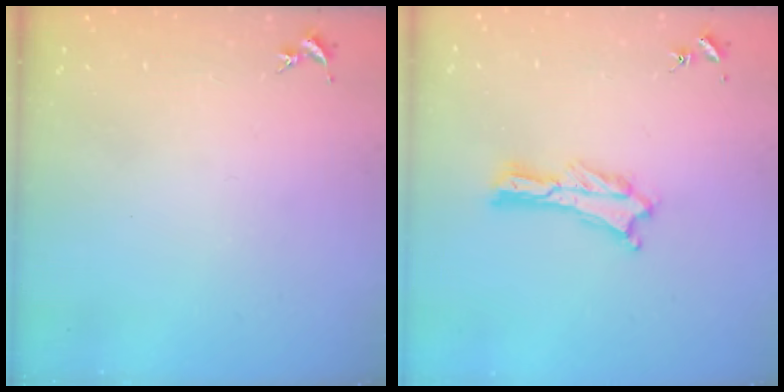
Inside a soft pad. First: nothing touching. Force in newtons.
{"total": 0.9, "press": 0.9, "slide": 0.2}